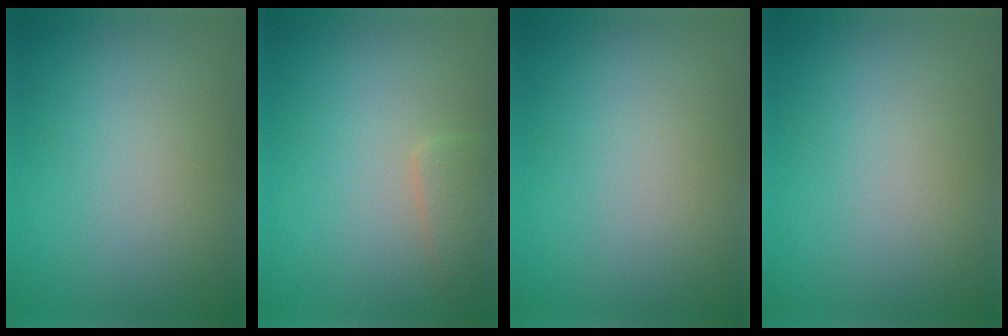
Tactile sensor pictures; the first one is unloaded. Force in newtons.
{"total": 1.8, "press": 1.8, "slide": 0.2}
{"total": 0.0}
{"total": 0.0}